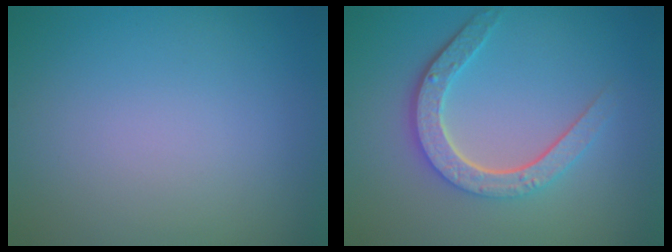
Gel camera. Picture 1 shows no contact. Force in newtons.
{"total": 4.7, "press": 3.7, "slide": 3.0}